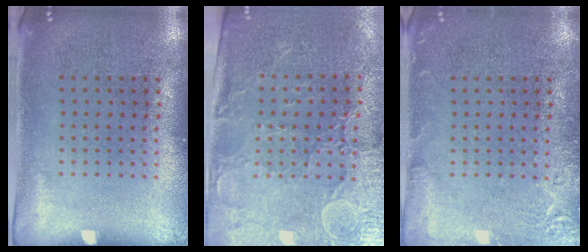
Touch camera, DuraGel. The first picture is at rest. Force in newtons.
{"total": 3.2, "press": 3.0, "slide": 1.3}
{"total": 2.4, "press": 2.4, "slide": 0.4}